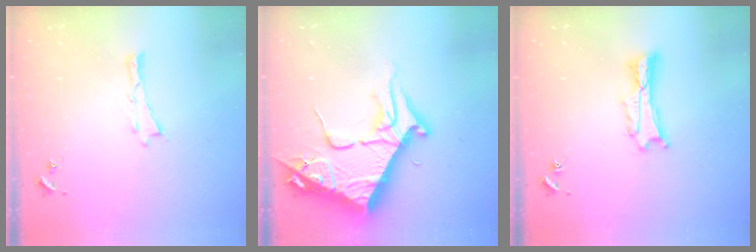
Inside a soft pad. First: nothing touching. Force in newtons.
{"total": 12.0, "press": 11.9, "slide": 1.4}
{"total": 2.7, "press": 2.7, "slide": 0.3}